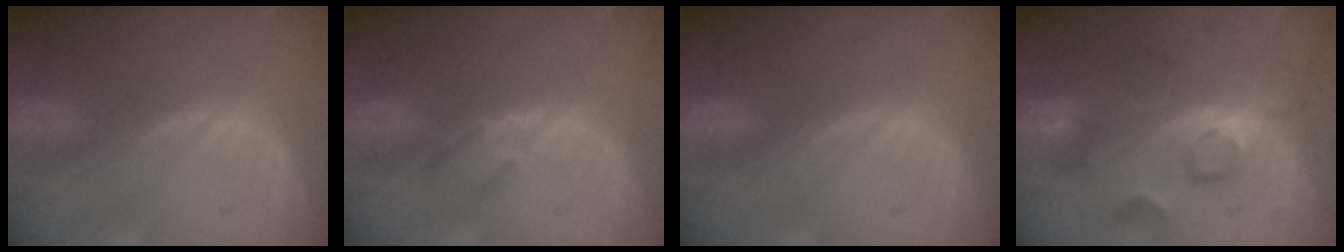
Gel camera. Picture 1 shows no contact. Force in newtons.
{"total": 2.0, "press": 1.8, "slide": 0.9}
{"total": 0.0}
{"total": 8.2, "press": 7.8, "slide": 2.5}